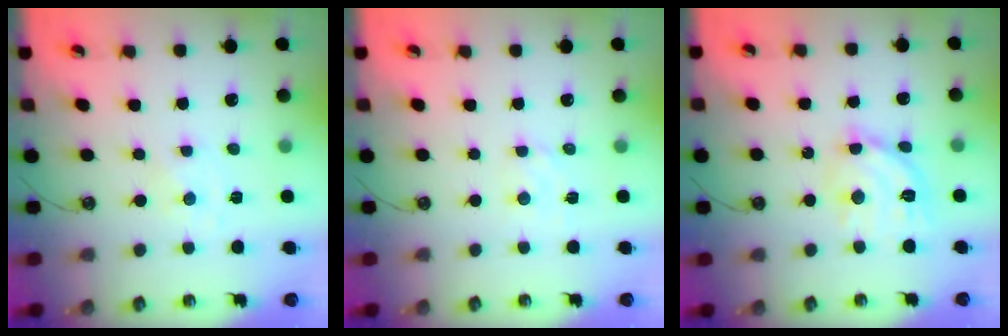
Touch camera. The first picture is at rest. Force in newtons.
{"total": 2.0, "press": 2.0, "slide": 0.3}
{"total": 14.8, "press": 14.8, "slide": 1.1}